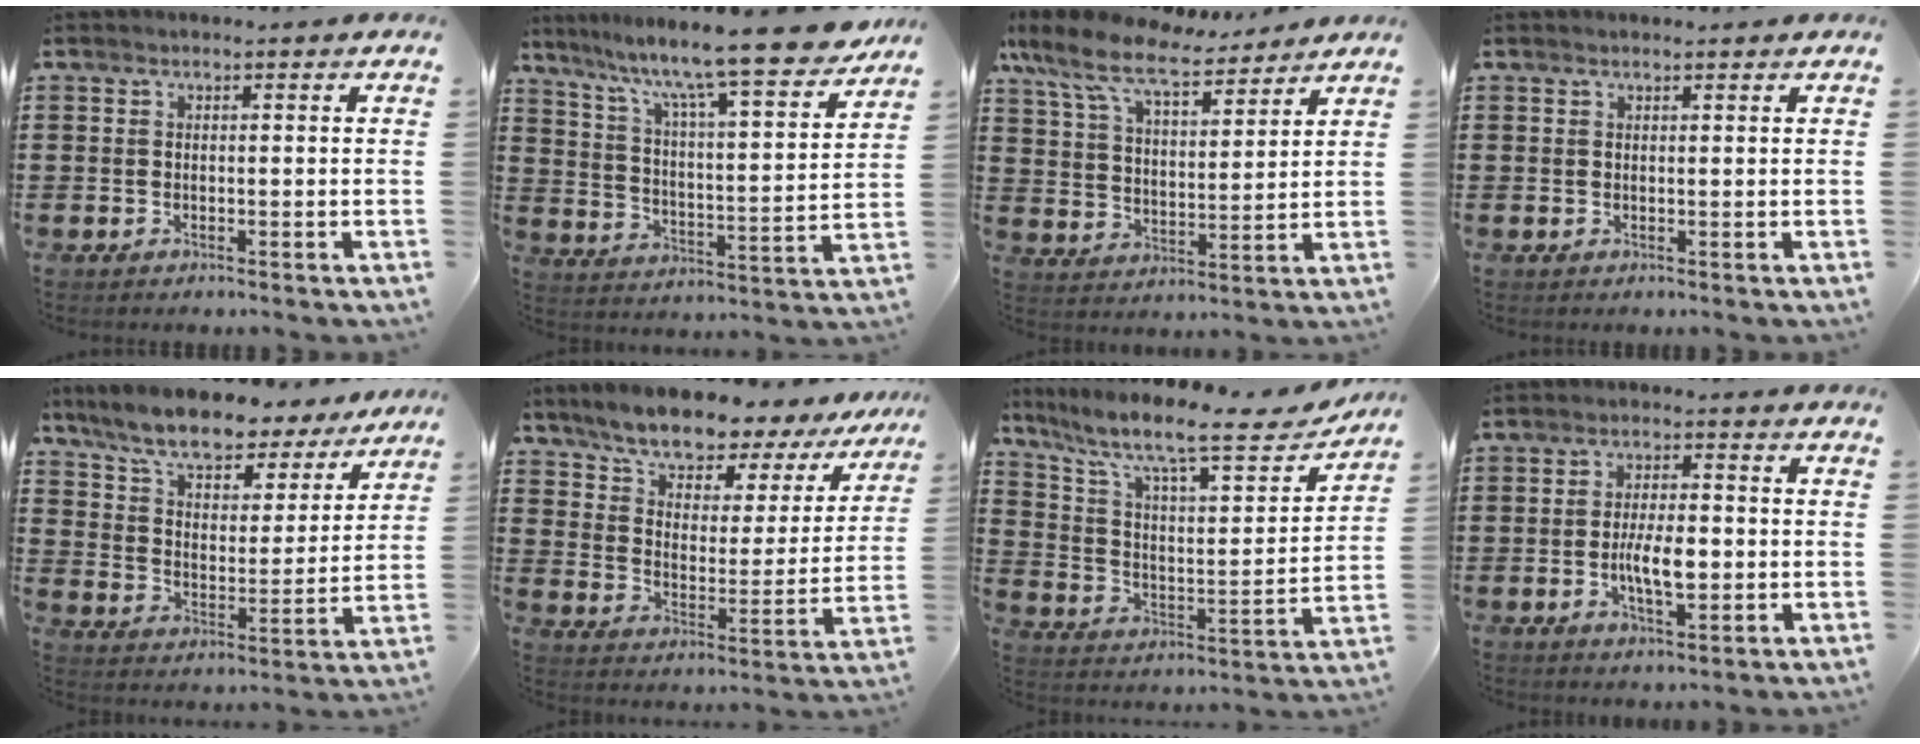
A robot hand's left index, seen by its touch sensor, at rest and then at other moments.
{"total": 10.9, "force": [9.5, -0.1, 5.5], "torque": [-0.127, -0.074, 0.151]}
{"total": 9.9, "force": [8.3, 2.3, 4.8], "torque": [-0.125, -0.037, 0.145]}
{"total": 0.6, "force": [0.5, 0.0, 0.3], "torque": [-0.007, -0.001, 0.010]}
{"total": 8.8, "force": [7.8, 1.7, 3.7], "torque": [-0.105, -0.038, 0.134]}
{"total": 7.1, "force": [6.6, 1.6, 2.2], "torque": [-0.071, -0.047, 0.110]}
{"total": 11.4, "force": [8.6, 1.8, 7.2], "torque": [-0.156, -0.055, 0.139]}
{"total": 6.4, "force": [-0.9, 2.4, 5.9], "torque": [-0.108, -0.002, -0.022]}